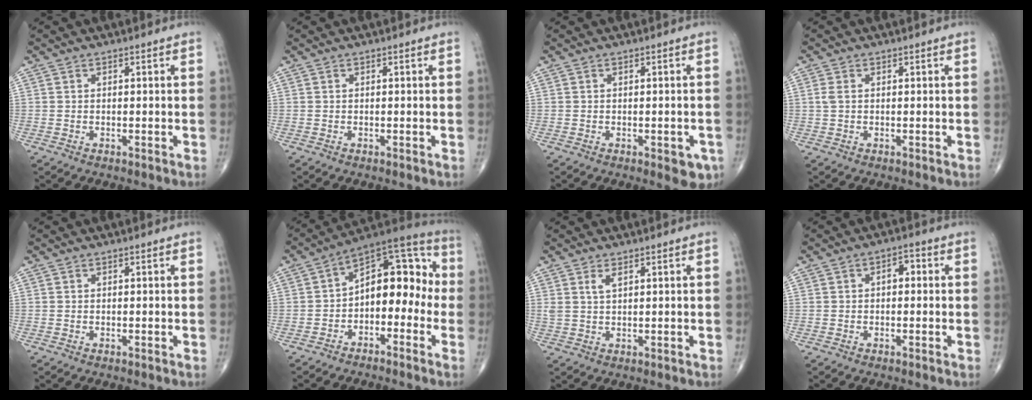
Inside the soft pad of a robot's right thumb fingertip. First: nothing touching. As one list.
[{"total": 0.0}, {"total": 3.9, "force": [-1.6, 1.8, 3.1], "torque": [-0.016, 0.001, -0.014]}, {"total": 1.3, "force": [0.2, 0.7, 1.1], "torque": [-0.032, 0.005, 0.005]}, {"total": 0.0}, {"total": 13.6, "force": [-2.0, 8.3, 10.6], "torque": [-0.113, 0.059, -0.045]}, {"total": 2.2, "force": [1.2, 0.8, 1.6], "torque": [-0.034, -0.004, 0.029]}, {"total": 2.9, "force": [0.3, 1.8, 2.3], "torque": [-0.019, 0.012, -0.004]}]